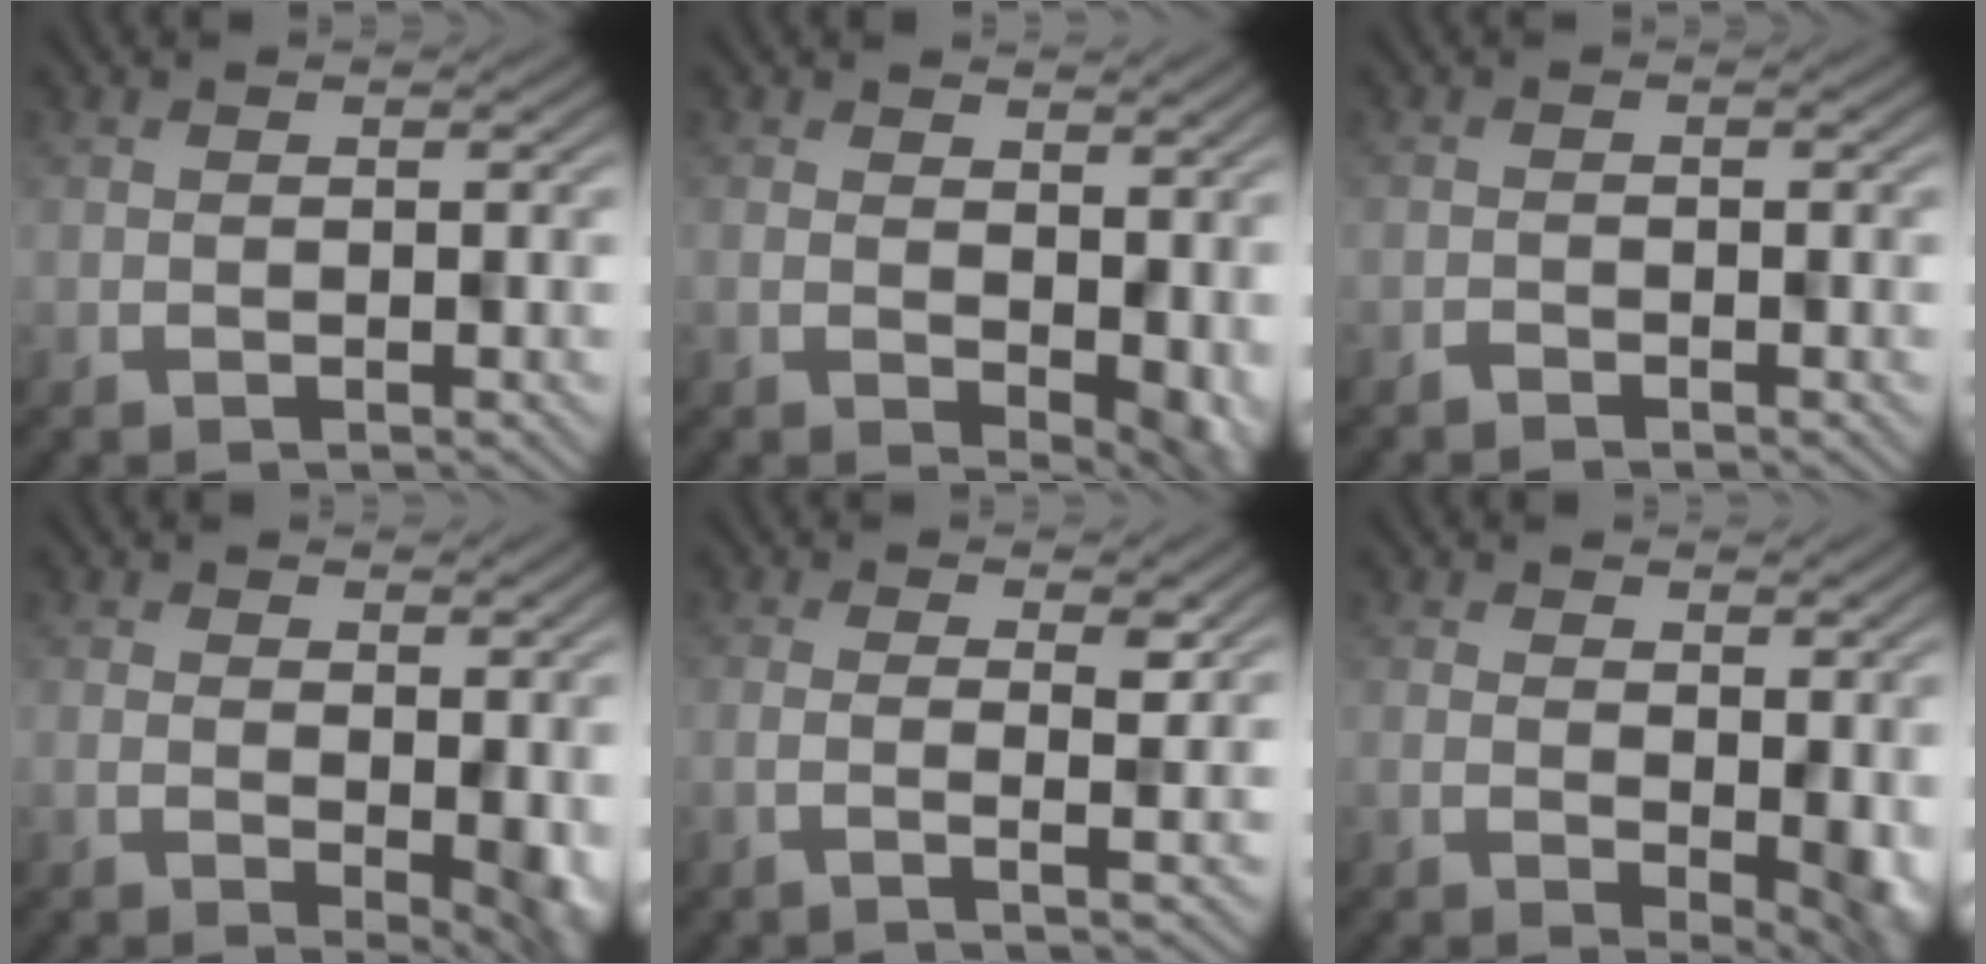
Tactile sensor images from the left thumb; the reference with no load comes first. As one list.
[{"total": 5.1, "force": [-0.4, 2.9, 4.2], "torque": [-0.060, -0.018, 0.015]}, {"total": 0.8, "force": [-0.8, 0.1, 0.1], "torque": [-0.003, -0.001, -0.015]}, {"total": 4.3, "force": [-0.4, 1.7, 3.9], "torque": [-0.055, -0.012, 0.012]}, {"total": 1.8, "force": [0.3, 0.1, 1.8], "torque": [-0.017, 0.002, -0.015]}, {"total": 4.9, "force": [-0.4, 2.3, 4.3], "torque": [-0.062, -0.017, 0.015]}]